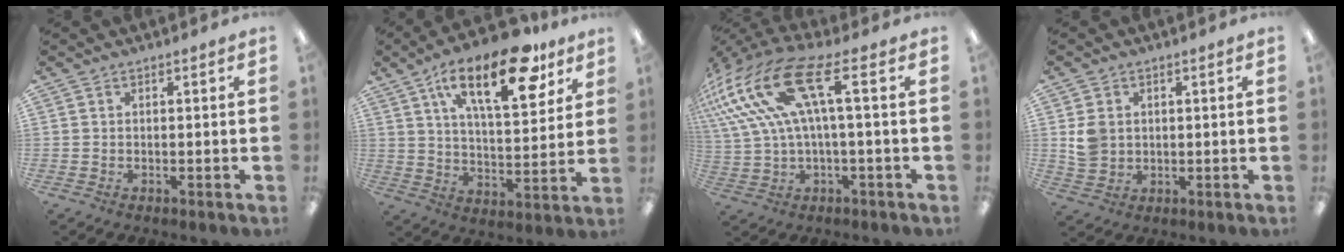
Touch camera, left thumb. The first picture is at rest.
{"total": 21.4, "force": [12.2, 8.6, 15.3], "torque": [-0.230, -0.053, 0.194]}
{"total": 18.9, "force": [5.8, 7.2, 16.4], "torque": [-0.342, -0.020, 0.098]}
{"total": 5.1, "force": [0.9, 4.5, 2.3], "torque": [-0.040, 0.008, 0.019]}